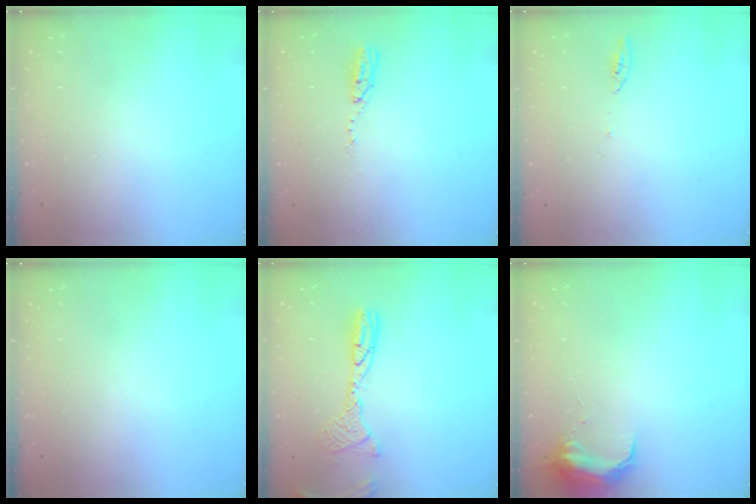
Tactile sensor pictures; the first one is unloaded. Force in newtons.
{"total": 4.3, "press": 4.3, "slide": 0.4}
{"total": 3.8, "press": 3.7, "slide": 0.4}
{"total": 0.0}
{"total": 11.9, "press": 11.6, "slide": 2.5}
{"total": 9.8, "press": 9.7, "slide": 0.7}